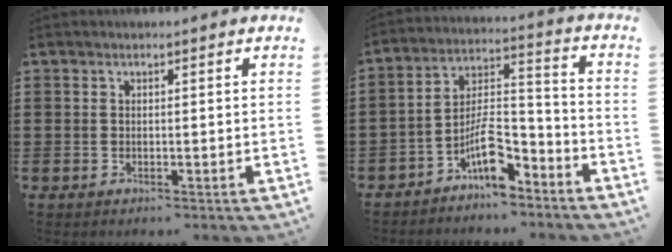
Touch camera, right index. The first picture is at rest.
{"total": 8.5, "force": [-5.8, 2.7, 5.6], "torque": [-0.102, 0.005, -0.108]}